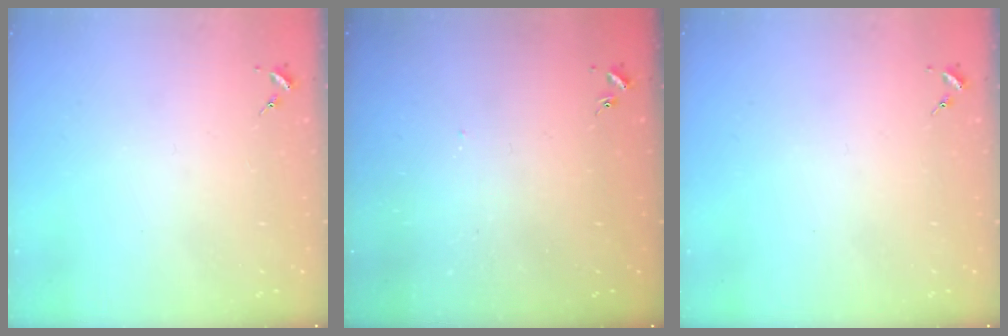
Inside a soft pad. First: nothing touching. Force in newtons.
{"total": 2.9, "press": 2.9, "slide": 0.2}
{"total": 0.0}